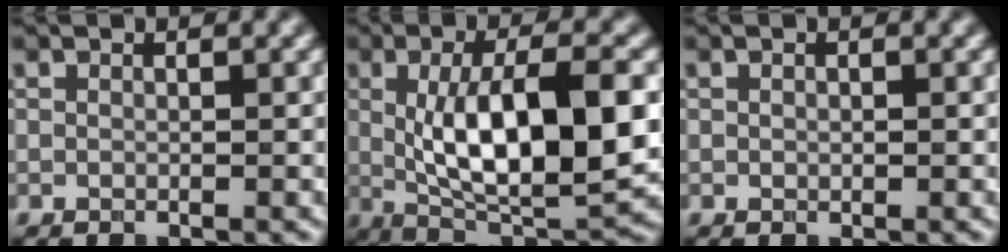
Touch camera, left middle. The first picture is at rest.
{"total": 10.8, "force": [0.3, 3.7, 10.2], "torque": [-0.158, -0.003, 0.008]}
{"total": 0.0}